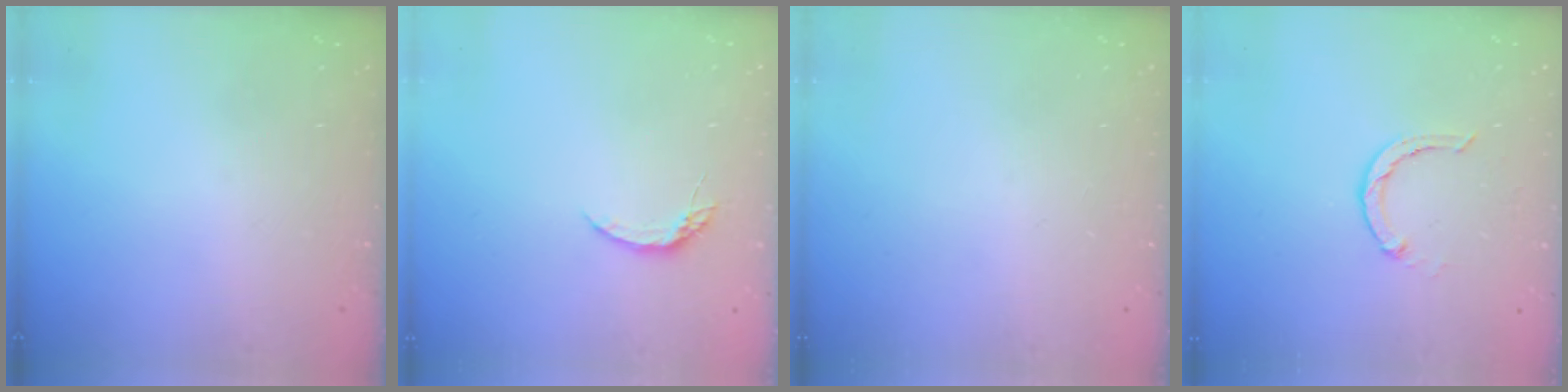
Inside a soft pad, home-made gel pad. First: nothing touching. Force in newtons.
{"total": 4.3, "press": 4.3, "slide": 0.5}
{"total": 0.0}
{"total": 3.0, "press": 3.0, "slide": 0.4}